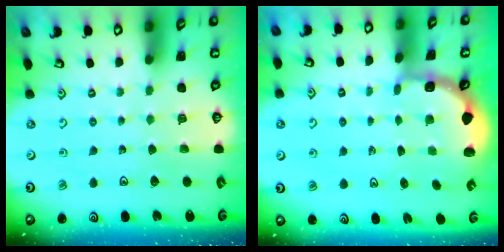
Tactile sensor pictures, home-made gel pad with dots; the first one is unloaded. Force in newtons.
{"total": 1.7, "press": 1.4, "slide": 0.9}